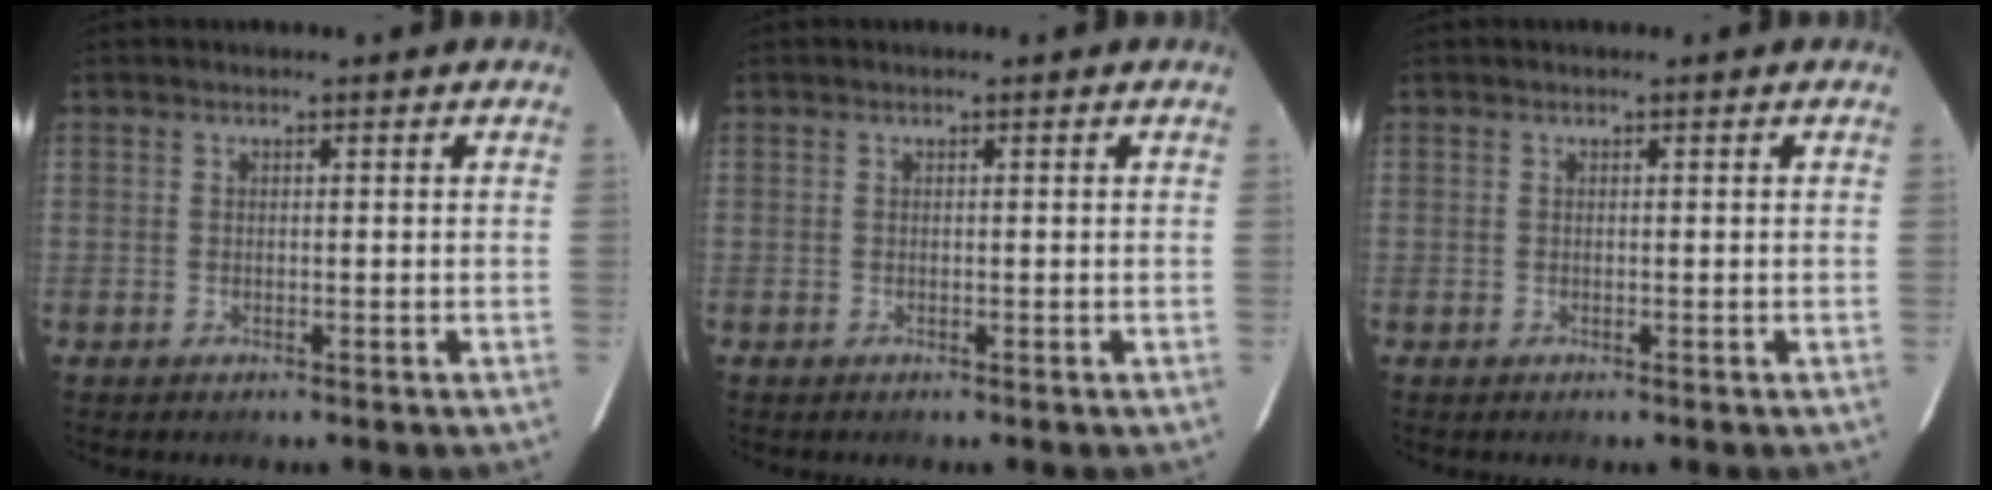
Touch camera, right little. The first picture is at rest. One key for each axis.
{"total": 0.0}
{"total": 0.0}